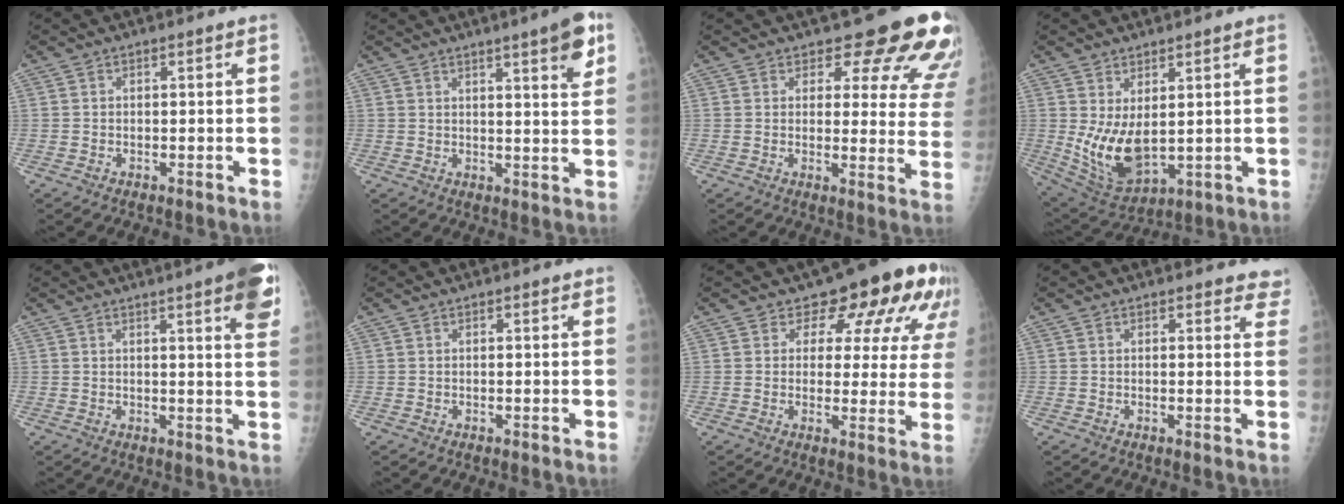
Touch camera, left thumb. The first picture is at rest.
{"total": 8.1, "force": [4.5, 1.2, 6.7], "torque": [-0.081, -0.021, 0.059]}
{"total": 16.0, "force": [13.3, 5.9, 6.8], "torque": [-0.026, -0.089, 0.132]}
{"total": 10.4, "force": [1.5, 5.4, 8.7], "torque": [-0.151, -0.028, 0.051]}
{"total": 10.0, "force": [5.5, 1.4, 8.2], "torque": [-0.086, -0.016, 0.059]}
{"total": 1.0, "force": [0.8, 0.4, 0.5], "torque": [-0.004, -0.002, 0.008]}
{"total": 13.2, "force": [9.8, 7.0, 5.5], "torque": [-0.013, -0.051, 0.093]}
{"total": 5.4, "force": [4.9, 2.1, 1.2], "torque": [0.033, -0.019, 0.037]}